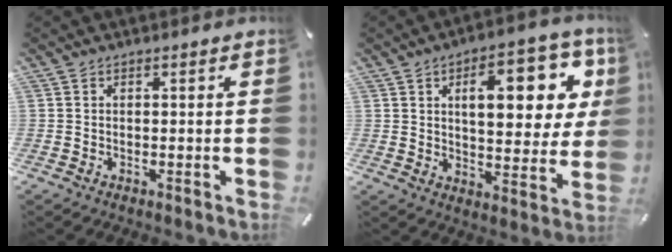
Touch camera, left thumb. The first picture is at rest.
{"total": 18.0, "force": [6.8, 8.7, 14.3], "torque": [-0.194, -0.017, 0.104]}